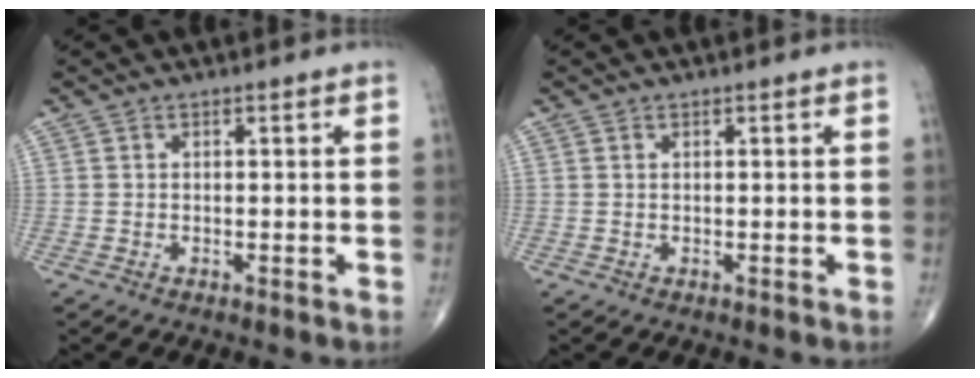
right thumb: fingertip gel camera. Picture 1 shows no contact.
{"total": 0.0}